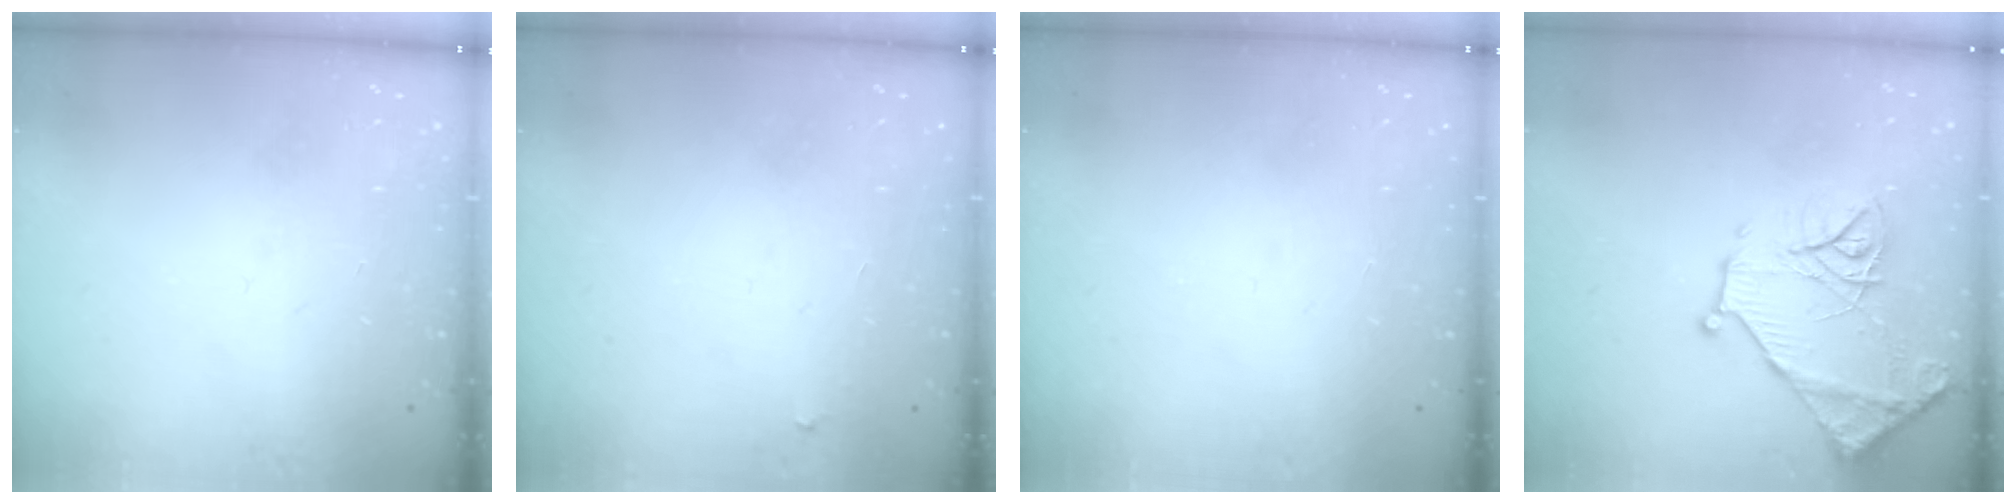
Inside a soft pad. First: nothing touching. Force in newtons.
{"total": 2.1, "press": 2.1, "slide": 0.1}
{"total": 1.6, "press": 1.5, "slide": 0.1}
{"total": 15.2, "press": 15.2, "slide": 1.5}